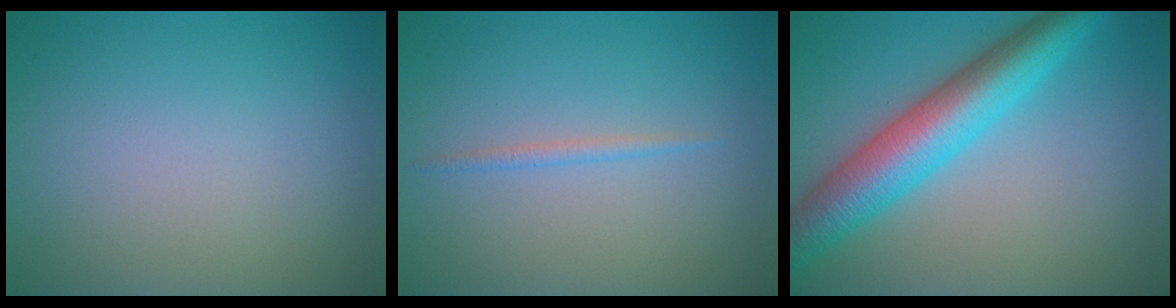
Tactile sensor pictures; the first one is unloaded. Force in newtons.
{"total": 0.9, "press": 0.9, "slide": 0.1}
{"total": 7.8, "press": 7.8, "slide": 0.1}